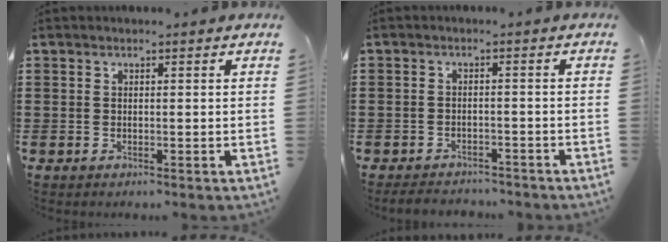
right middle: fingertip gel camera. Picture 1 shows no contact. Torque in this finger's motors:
{"motor_torque": [1.28, -0.30, -0.16, -0.06]}